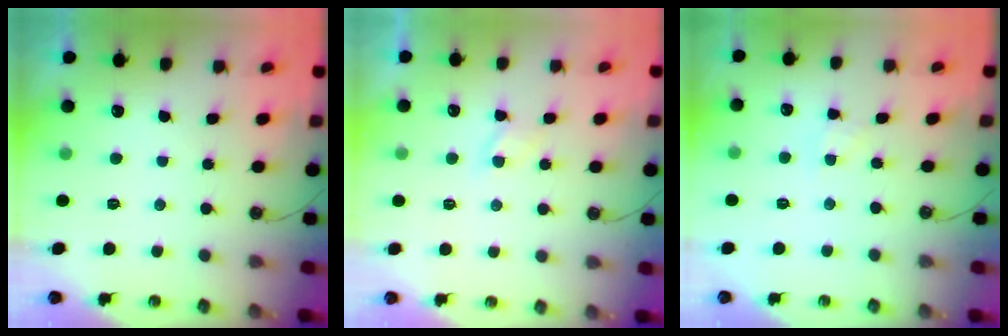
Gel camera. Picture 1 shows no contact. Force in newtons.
{"total": 2.8, "press": 2.7, "slide": 0.4}
{"total": 1.4, "press": 1.3, "slide": 0.2}